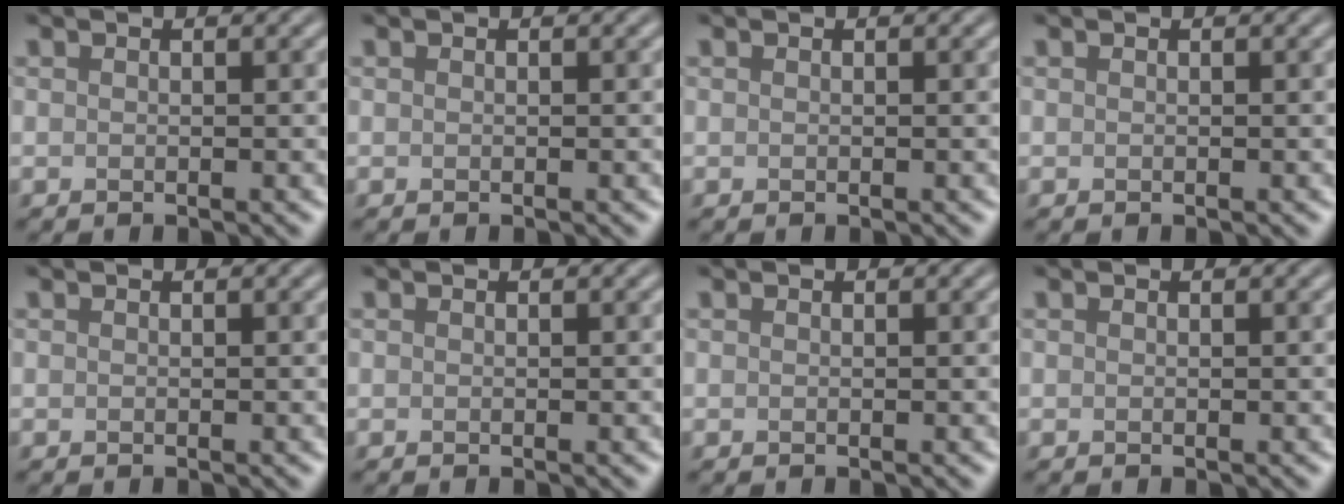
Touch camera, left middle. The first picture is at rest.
{"total": 0.0}
{"total": 0.0}
{"total": 0.0}
{"total": 0.0}
{"total": 0.0}
{"total": 0.0}
{"total": 0.0}